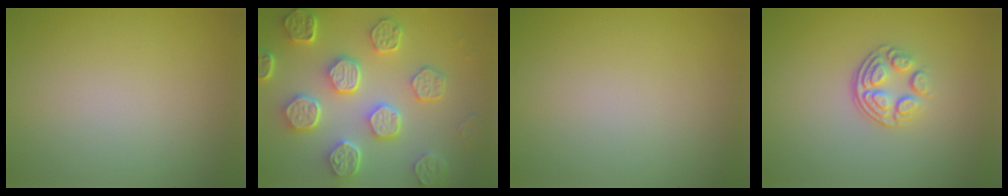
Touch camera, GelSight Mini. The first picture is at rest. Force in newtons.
{"total": 8.1, "press": 6.1, "slide": 5.3}
{"total": 0.0}
{"total": 3.6, "press": 2.5, "slide": 2.6}